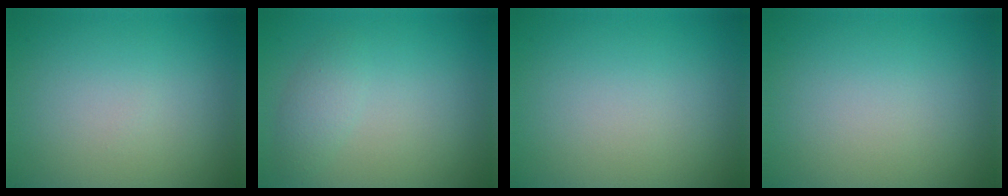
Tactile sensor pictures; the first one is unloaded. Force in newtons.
{"total": 1.6, "press": 1.6, "slide": 0.1}
{"total": 0.0}
{"total": 0.0}